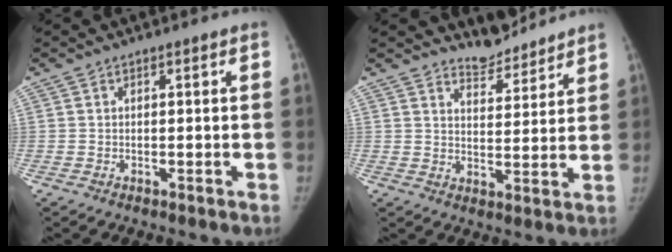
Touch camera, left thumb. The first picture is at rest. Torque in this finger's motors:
{"motor_torque": [0.58, -0.50, 0.36, -0.76, 0.04]}